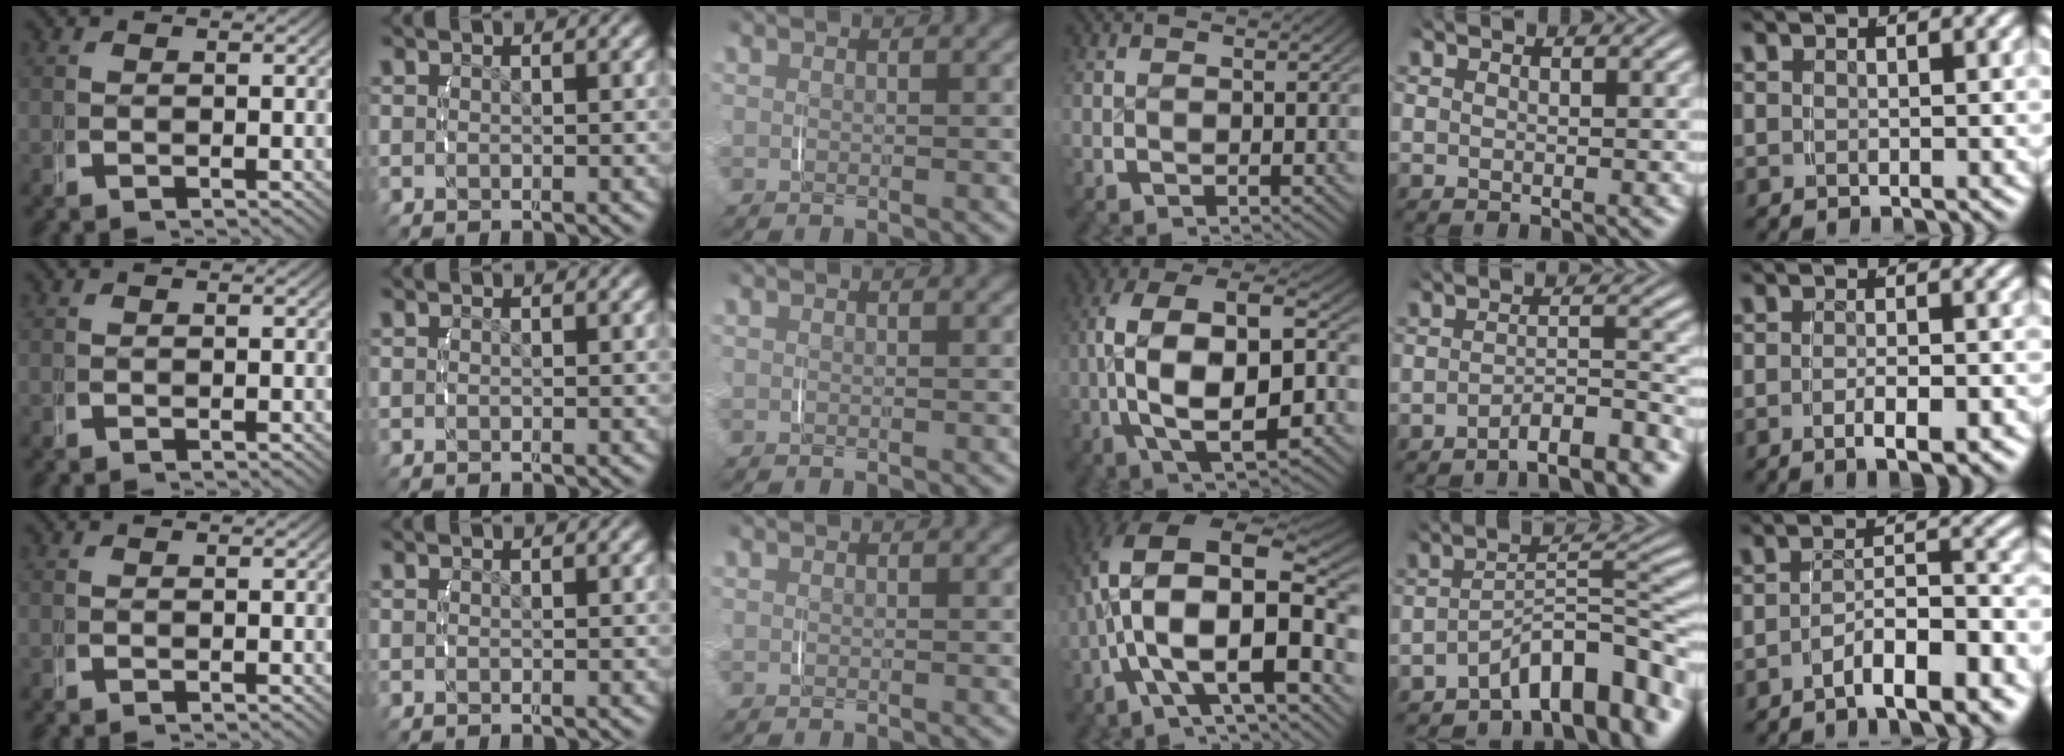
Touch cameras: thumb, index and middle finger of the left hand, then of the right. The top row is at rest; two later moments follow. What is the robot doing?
{"motion": "lift_and_place", "object": "toothpaste"}